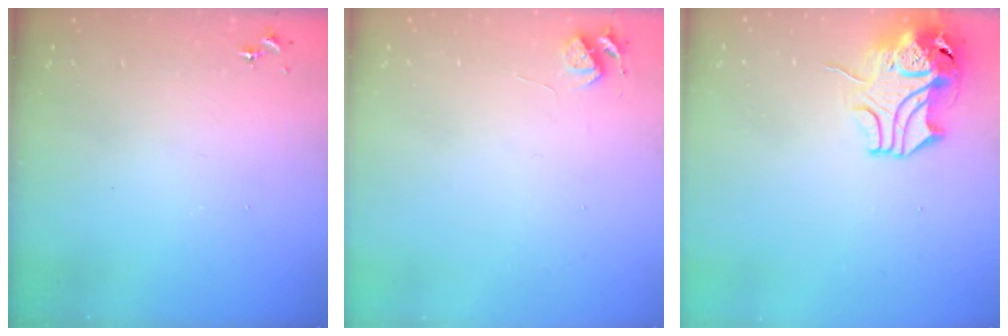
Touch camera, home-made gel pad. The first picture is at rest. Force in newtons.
{"total": 5.7, "press": 5.7, "slide": 0.8}
{"total": 11.1, "press": 11.0, "slide": 1.9}